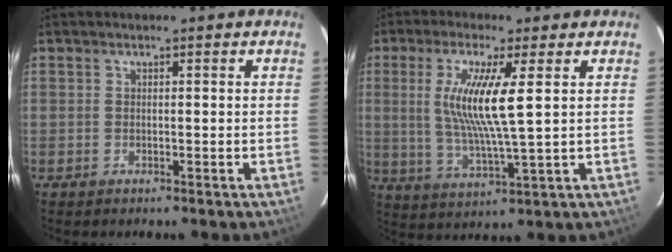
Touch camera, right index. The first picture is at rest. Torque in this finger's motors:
{"motor_torque": [1.63, 0.22, 0.96, 0.21]}